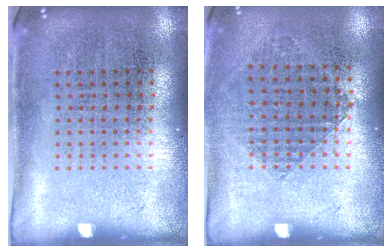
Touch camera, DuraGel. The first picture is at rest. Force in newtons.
{"total": 0.9, "press": 0.9, "slide": 0.3}